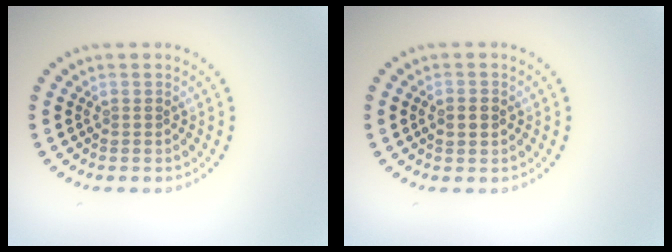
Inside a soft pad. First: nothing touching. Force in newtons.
{"total": 2.1, "press": 2.1, "slide": 0.1}